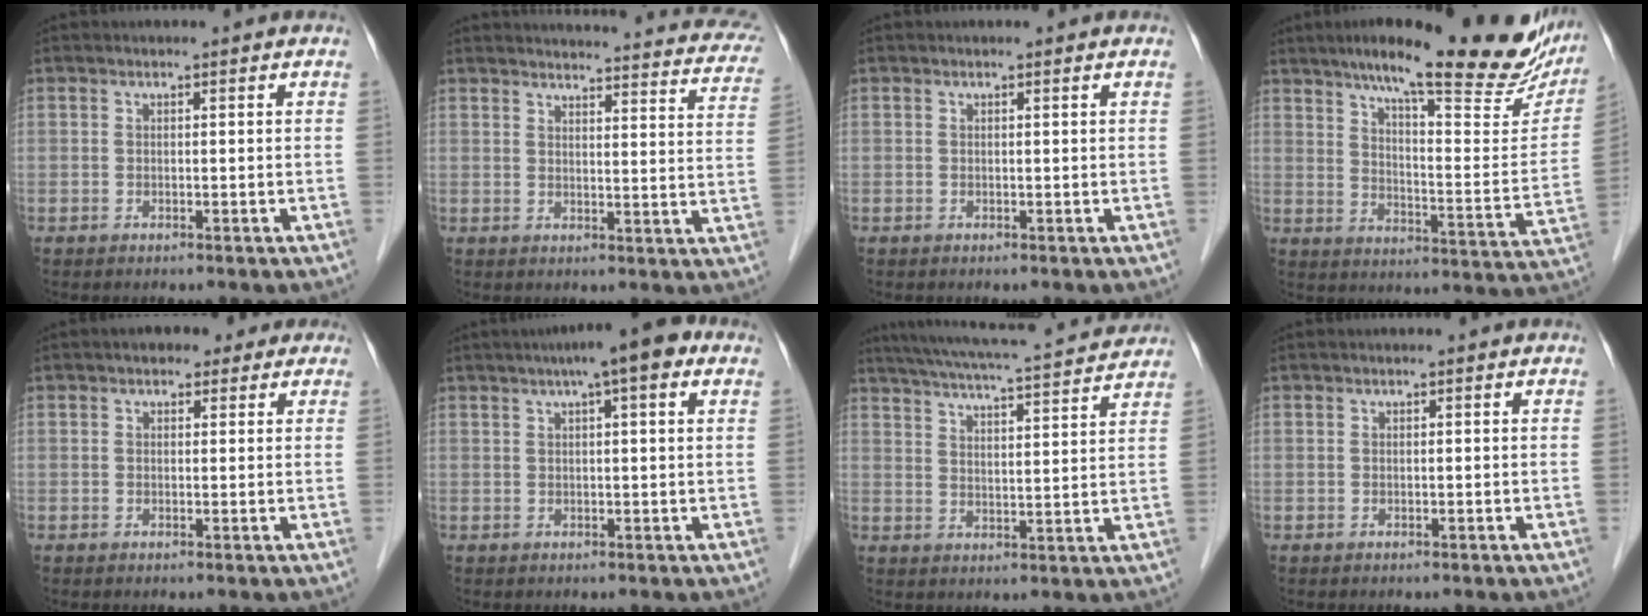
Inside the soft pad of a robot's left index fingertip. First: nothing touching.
{"total": 25.2, "force": [23.9, 4.1, 7.1], "torque": [-0.076, -0.059, 0.252]}
{"total": 0.0}
{"total": 26.3, "force": [20.3, 4.7, 16.0], "torque": [-0.221, -0.010, 0.265]}
{"total": 4.0, "force": [2.6, 2.6, 1.7], "torque": [-0.011, 0.023, 0.031]}
{"total": 7.7, "force": [4.3, 1.1, 6.4], "torque": [-0.088, 0.031, 0.057]}
{"total": 19.1, "force": [17.5, 1.2, 7.7], "torque": [-0.131, 0.020, 0.240]}
{"total": 0.0}